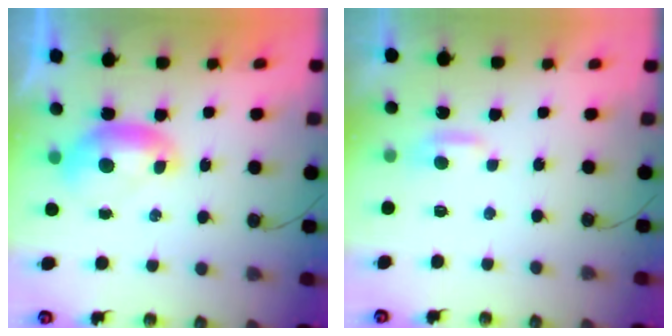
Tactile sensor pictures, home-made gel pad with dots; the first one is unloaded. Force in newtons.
{"total": 2.2, "press": 2.2, "slide": 0.3}